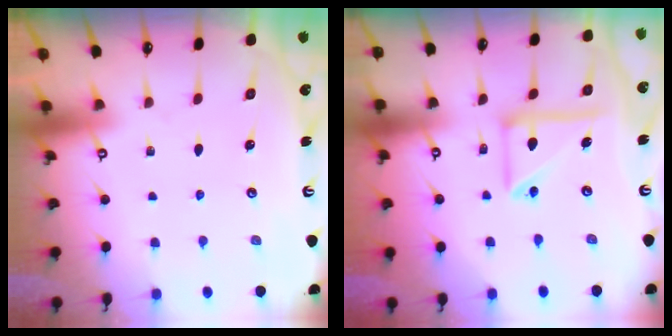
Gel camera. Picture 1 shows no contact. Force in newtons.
{"total": 12.4, "press": 12.3, "slide": 1.3}